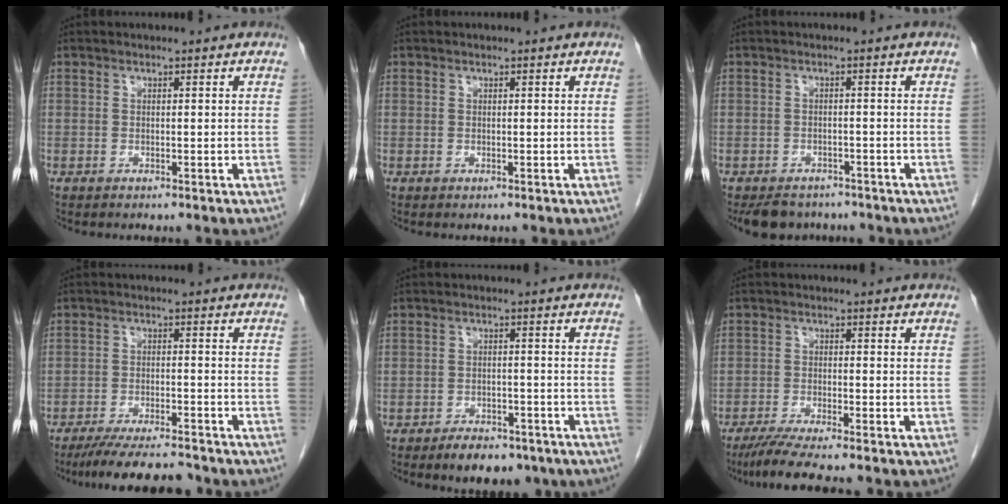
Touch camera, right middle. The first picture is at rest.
{"total": 0.0}
{"total": 6.1, "force": [-5.3, 2.7, 1.3], "torque": [-0.013, -0.004, -0.076]}
{"total": 10.8, "force": [-9.7, 1.0, 4.6], "torque": [-0.068, -0.012, -0.148]}
{"total": 6.5, "force": [-4.9, 2.9, 3.0], "torque": [-0.041, 0.001, -0.068]}
{"total": 6.9, "force": [-5.7, -0.5, 3.8], "torque": [-0.058, -0.020, -0.096]}